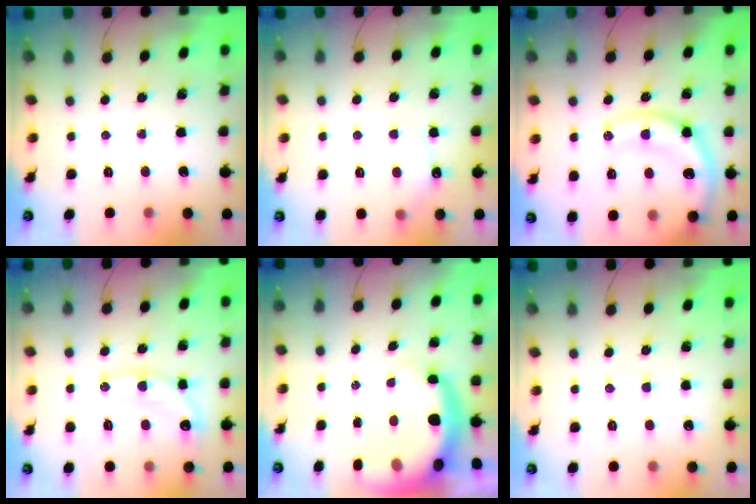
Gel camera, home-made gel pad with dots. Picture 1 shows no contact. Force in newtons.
{"total": 6.1, "press": 6.0, "slide": 0.9}
{"total": 16.3, "press": 16.1, "slide": 2.4}
{"total": 14.3, "press": 14.3, "slide": 1.3}
{"total": 11.0, "press": 10.7, "slide": 2.6}
{"total": 6.6, "press": 6.5, "slide": 1.1}